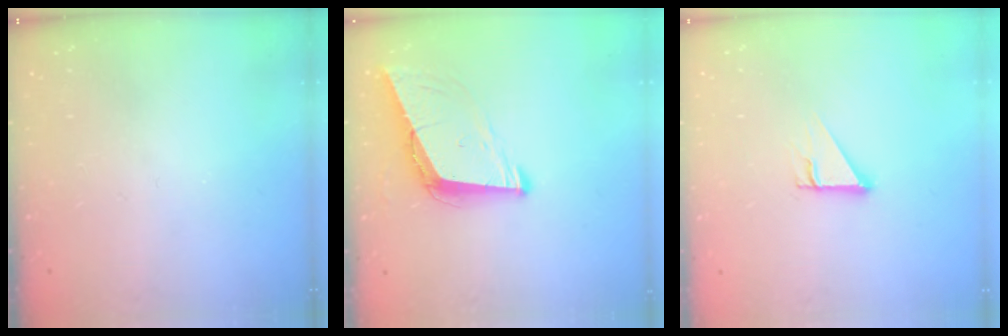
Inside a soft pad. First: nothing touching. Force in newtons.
{"total": 9.1, "press": 8.4, "slide": 3.5}
{"total": 2.7, "press": 2.7, "slide": 0.0}